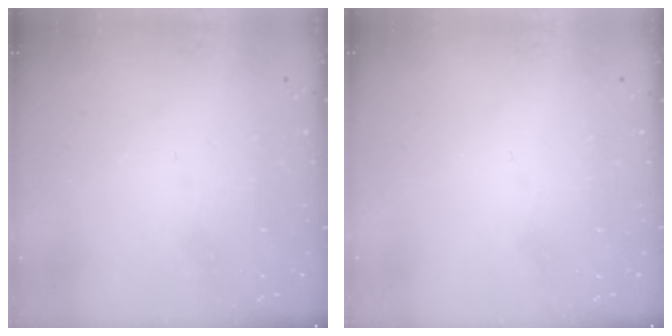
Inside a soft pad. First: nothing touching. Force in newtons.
{"total": 0.0}